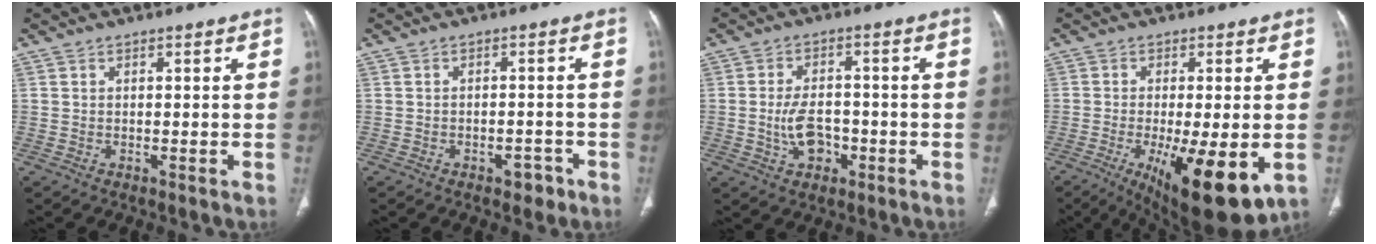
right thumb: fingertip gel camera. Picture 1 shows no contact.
{"total": 3.0, "force": [-1.9, 1.9, 1.5], "torque": [-0.008, 0.015, -0.019]}
{"total": 6.6, "force": [-1.7, 4.4, 4.6], "torque": [-0.067, 0.014, -0.025]}
{"total": 15.8, "force": [-4.9, 4.8, 14.2], "torque": [-0.195, -0.022, -0.059]}